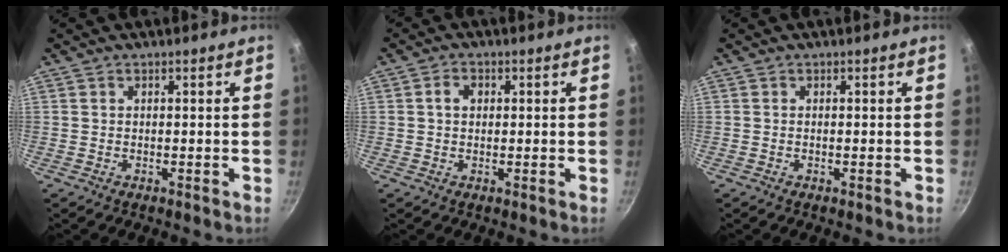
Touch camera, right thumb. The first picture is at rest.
{"total": 1.8, "force": [0.3, 1.4, 1.1], "torque": [-0.013, 0.006, 0.004]}
{"total": 0.0}